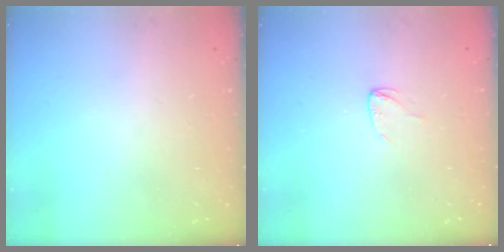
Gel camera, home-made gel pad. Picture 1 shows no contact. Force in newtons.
{"total": 3.4, "press": 3.3, "slide": 0.3}